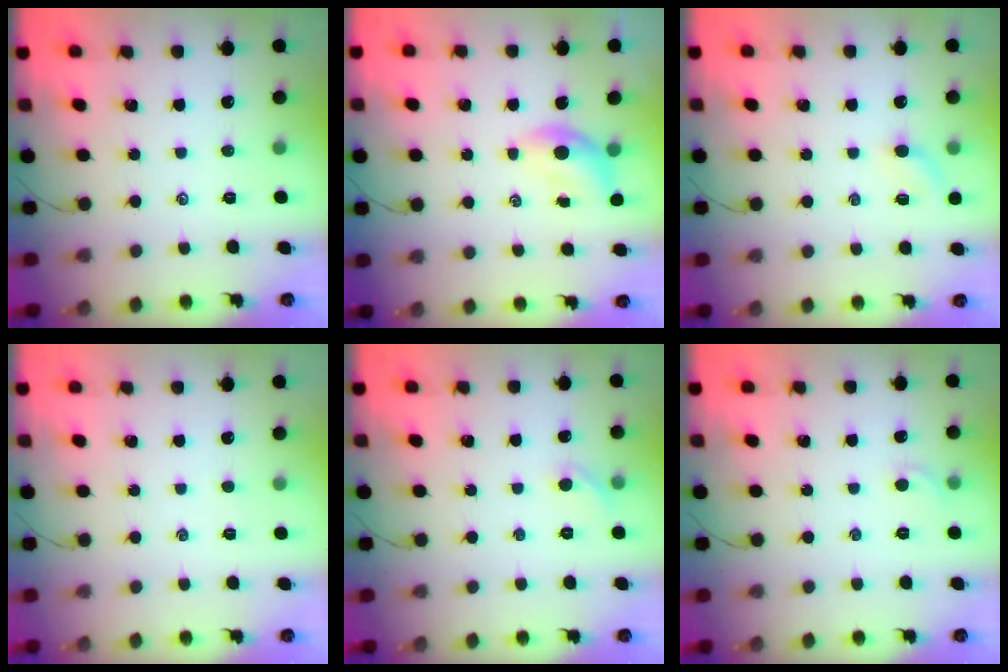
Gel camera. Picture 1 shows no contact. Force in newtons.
{"total": 4.8, "press": 4.7, "slide": 0.7}
{"total": 4.9, "press": 4.8, "slide": 0.9}
{"total": 0.0}
{"total": 4.7, "press": 4.3, "slide": 1.7}
{"total": 3.1, "press": 2.9, "slide": 1.0}